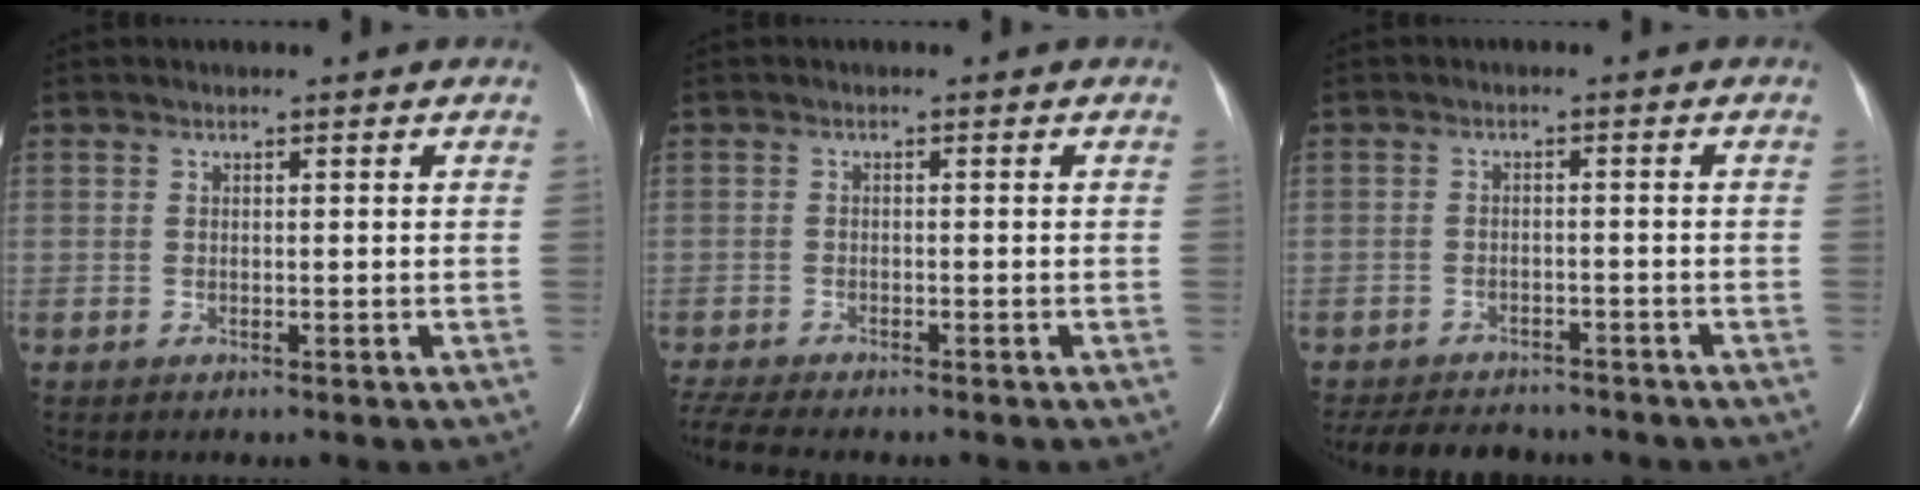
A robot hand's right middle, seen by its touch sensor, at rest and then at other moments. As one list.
[{"total": 6.6, "force": [-5.8, 1.0, 3.0], "torque": [-0.062, -0.011, -0.095]}, {"total": 10.4, "force": [-9.3, 3.4, 3.2], "torque": [-0.064, -0.005, -0.124]}]